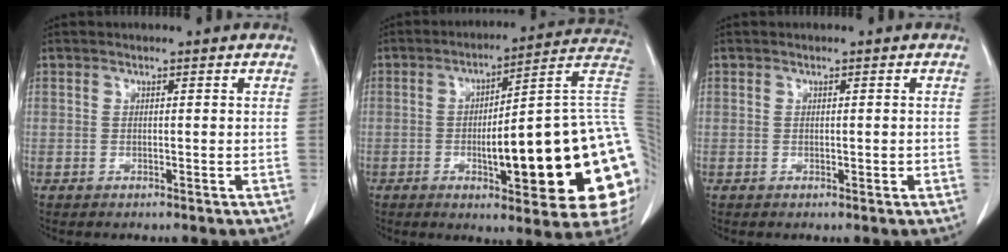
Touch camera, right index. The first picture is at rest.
{"total": 26.9, "force": [-3.6, 4.0, 26.3], "torque": [-0.250, 0.019, -0.047]}
{"total": 0.9, "force": [-0.1, 0.6, 0.7], "torque": [-0.012, 0.002, 0.002]}